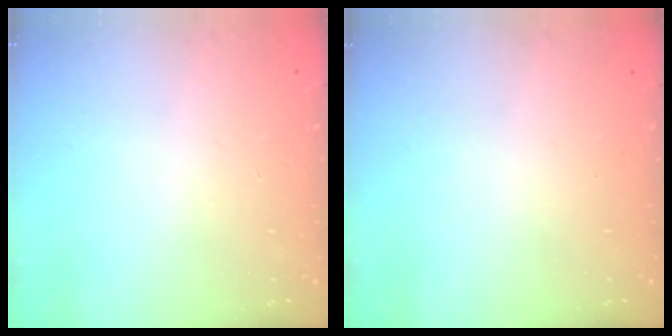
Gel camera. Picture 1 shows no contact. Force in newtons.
{"total": 0.0}